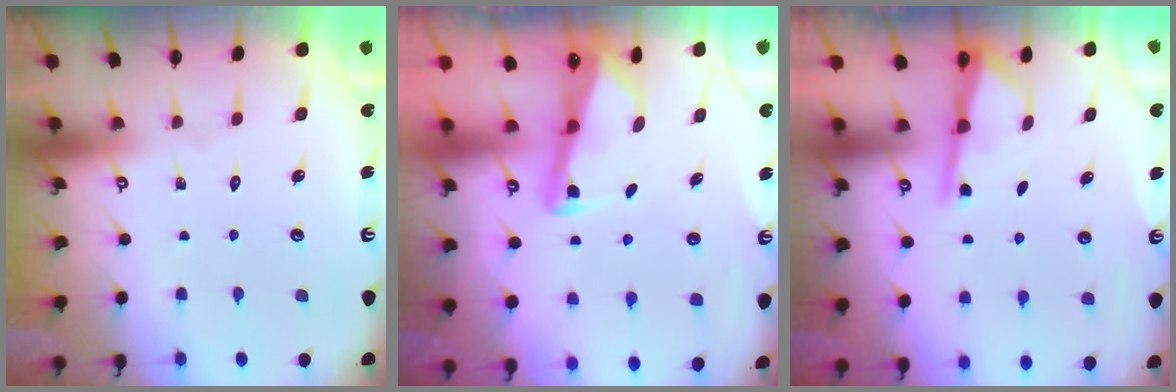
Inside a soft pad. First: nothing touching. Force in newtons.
{"total": 2.9, "press": 2.8, "slide": 0.4}
{"total": 2.4, "press": 2.4, "slide": 0.3}